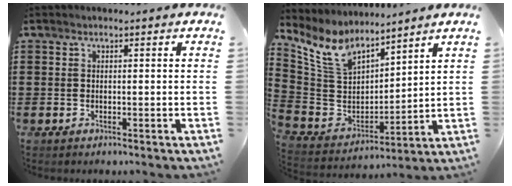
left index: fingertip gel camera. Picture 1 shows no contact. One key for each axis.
{"total": 10.0, "fx": 7.5, "fy": 4.4, "fz": 5.0, "tx": -0.146, "ty": -0.037, "tz": 0.136}